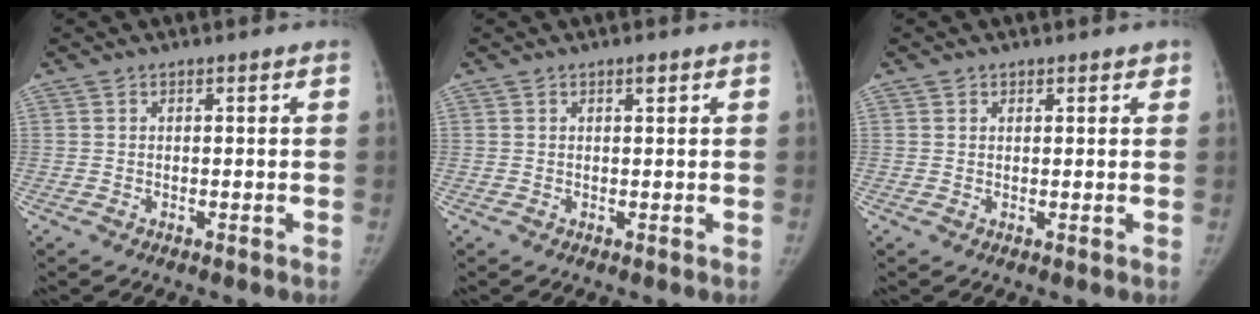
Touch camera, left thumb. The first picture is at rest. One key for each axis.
{"total": 1.0, "fx": 0.6, "fy": 0.3, "fz": 0.8, "tx": -0.010, "ty": -0.001, "tz": 0.009}
{"total": 1.4, "fx": 0.9, "fy": 1.0, "fz": 0.2, "tx": 0.015, "ty": -0.004, "tz": 0.008}